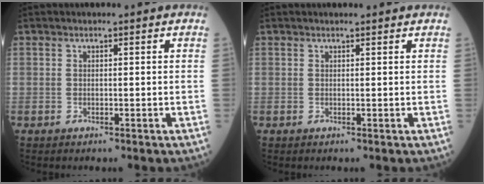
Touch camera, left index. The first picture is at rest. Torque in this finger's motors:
{"motor_torque": [0.06, 0.33, -0.41, -0.01]}